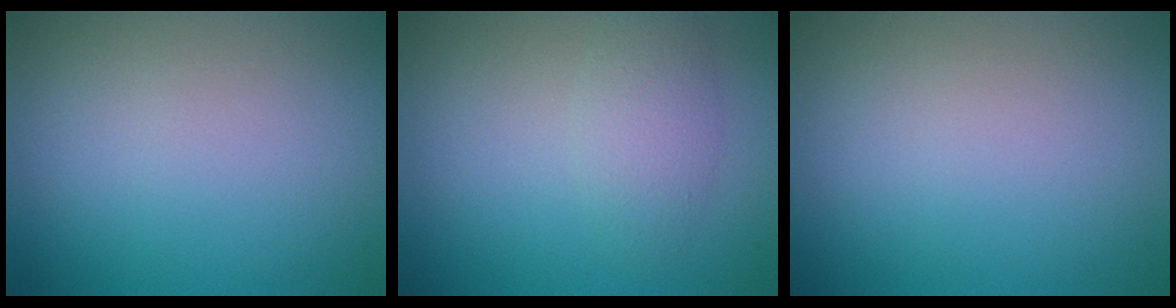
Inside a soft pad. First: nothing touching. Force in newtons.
{"total": 2.4, "press": 2.4, "slide": 0.0}
{"total": 0.0}